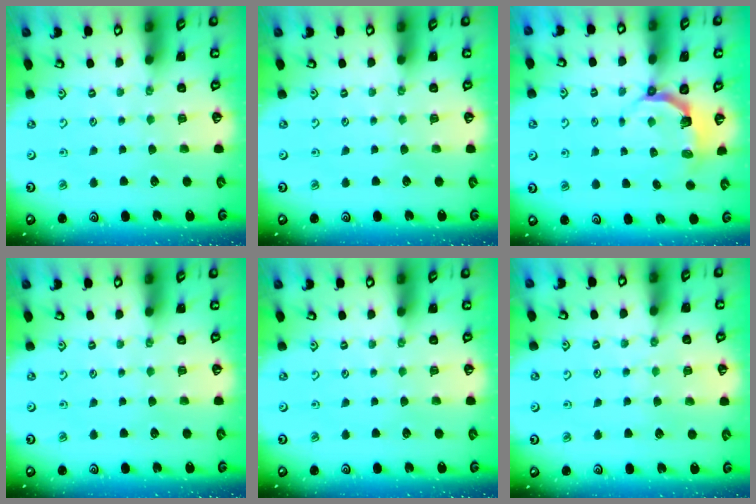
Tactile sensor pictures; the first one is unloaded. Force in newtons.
{"total": 0.0}
{"total": 4.3, "press": 2.8, "slide": 3.3}
{"total": 0.0}
{"total": 0.0}
{"total": 5.6, "press": 5.6, "slide": 0.7}